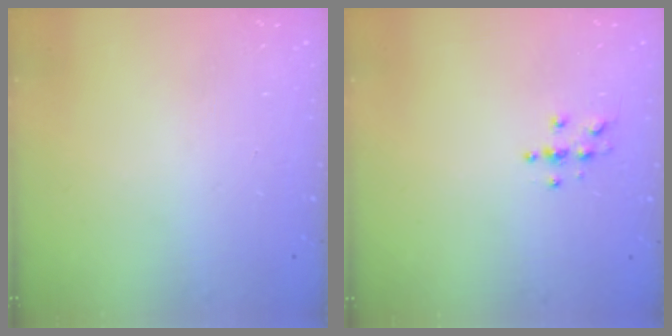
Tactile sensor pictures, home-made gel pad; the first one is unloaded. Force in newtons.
{"total": 3.9, "press": 3.8, "slide": 0.4}